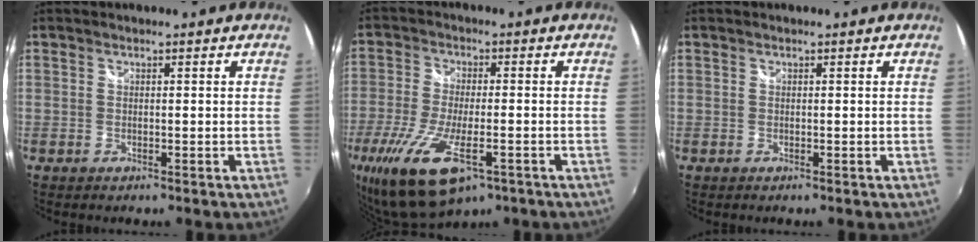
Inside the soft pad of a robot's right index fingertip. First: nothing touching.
{"total": 16.6, "force": [-8.2, 6.1, 13.1], "torque": [-0.280, -0.058, -0.141]}
{"total": 0.0}